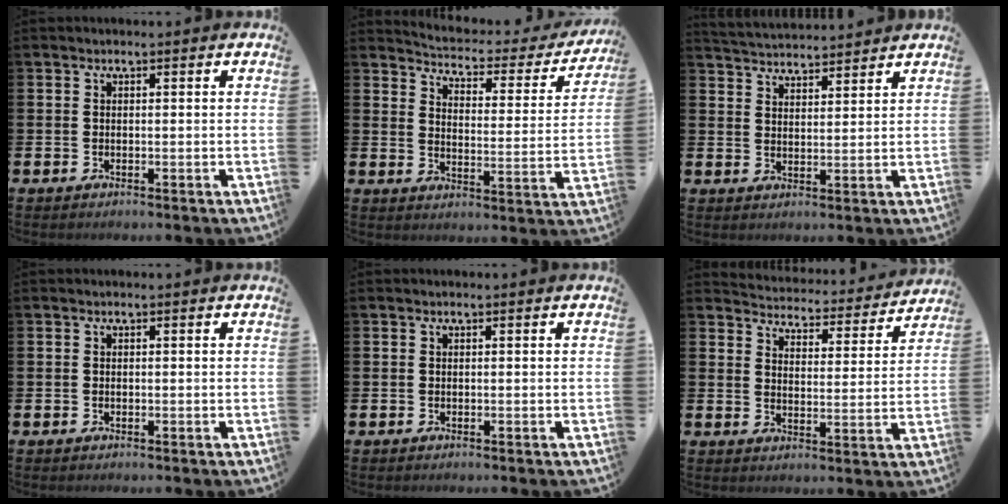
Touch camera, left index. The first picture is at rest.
{"total": 4.5, "force": [4.3, 1.1, 1.0], "torque": [-0.039, -0.040, 0.065]}
{"total": 4.1, "force": [4.1, 0.3, -0.4], "torque": [-0.010, -0.024, 0.075]}
{"total": 0.0}
{"total": 0.0}
{"total": 4.5, "force": [4.4, 0.6, 0.2], "torque": [-0.022, -0.041, 0.071]}